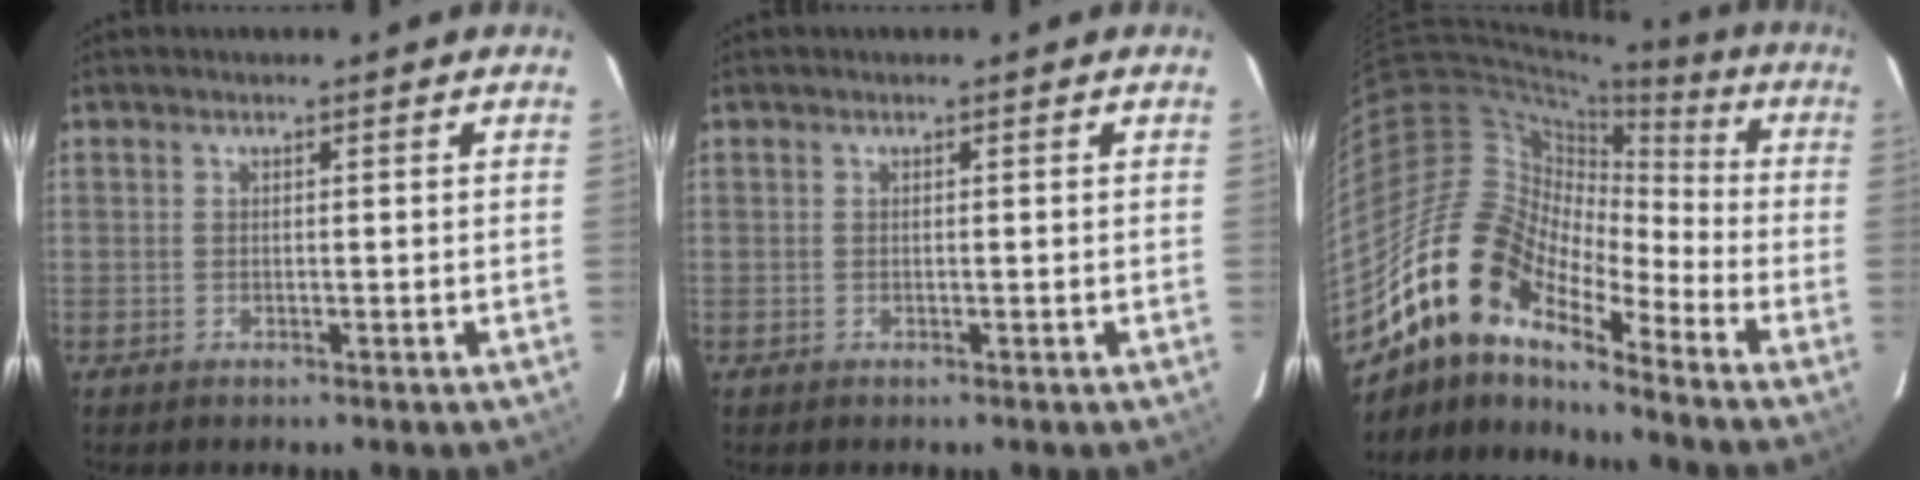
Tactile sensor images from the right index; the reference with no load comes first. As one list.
[{"total": 0.0}, {"total": 17.9, "force": [-12.6, 7.4, 10.3], "torque": [-0.176, -0.004, -0.256]}]